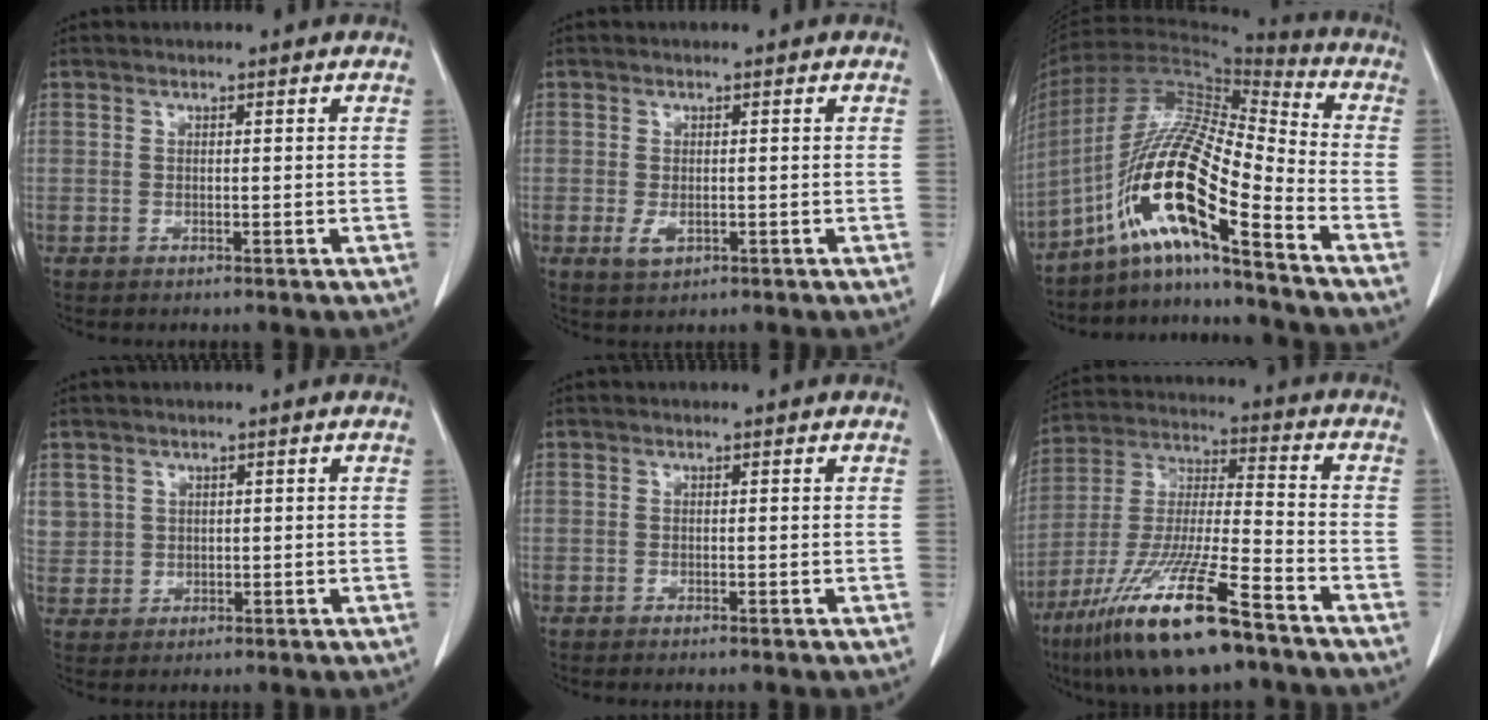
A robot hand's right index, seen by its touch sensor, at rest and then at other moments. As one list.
[{"total": 2.1, "force": [-0.6, 1.2, 1.7], "torque": [-0.033, -0.004, -0.005]}, {"total": 16.7, "force": [-10.0, 0.7, 13.3], "torque": [-0.260, 0.005, -0.186]}, {"total": 4.5, "force": [1.7, 4.2, 0.4], "torque": [-0.006, 0.008, 0.042]}, {"total": 0.6, "force": [-0.5, -0.1, 0.3], "torque": [-0.007, -0.001, -0.008]}, {"total": 18.9, "force": [-12.1, 2.1, 14.4], "torque": [-0.301, -0.045, -0.225]}]